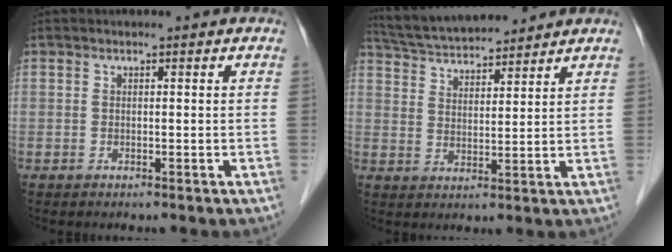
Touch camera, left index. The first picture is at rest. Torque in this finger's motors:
{"motor_torque": [-0.43, -0.59, 0.19, 0.04]}